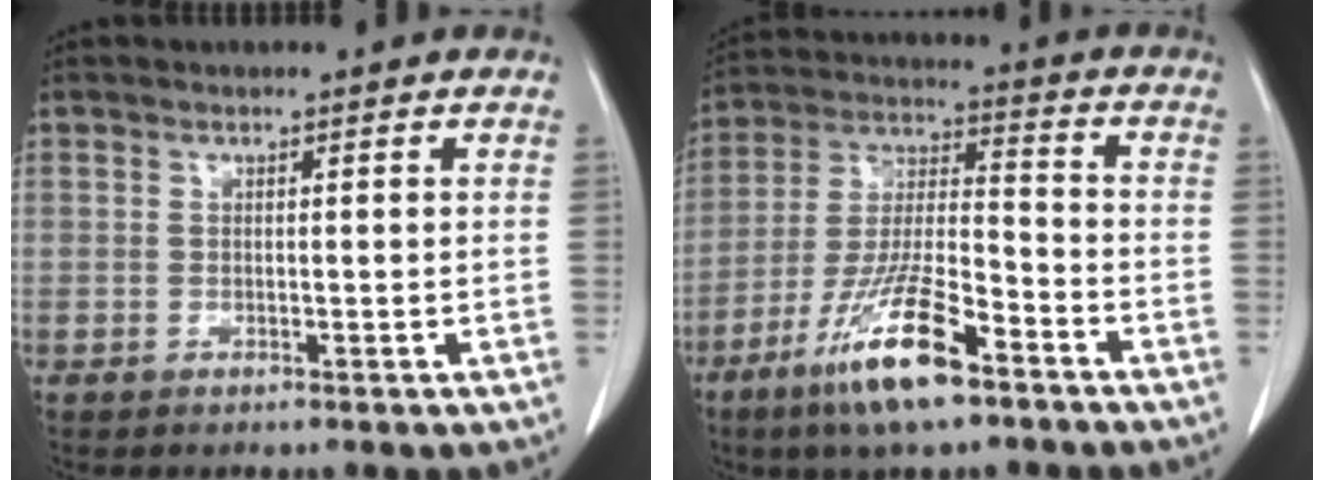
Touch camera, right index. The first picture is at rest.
{"total": 14.1, "force": [-8.6, 2.5, 10.9], "torque": [-0.218, -0.022, -0.158]}